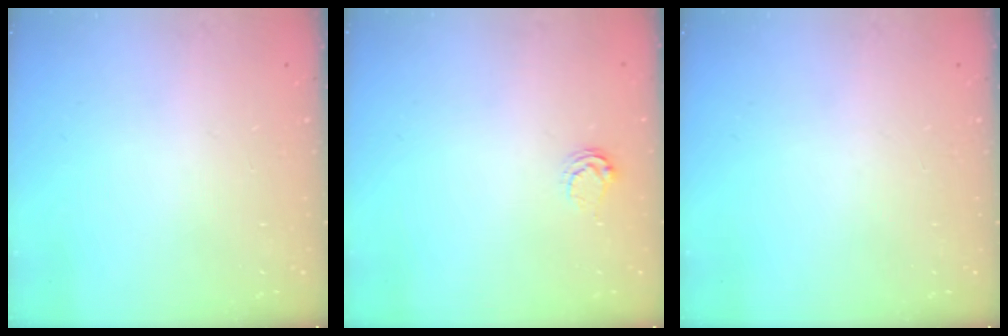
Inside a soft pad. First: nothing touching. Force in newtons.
{"total": 3.3, "press": 3.3, "slide": 0.3}
{"total": 0.0}